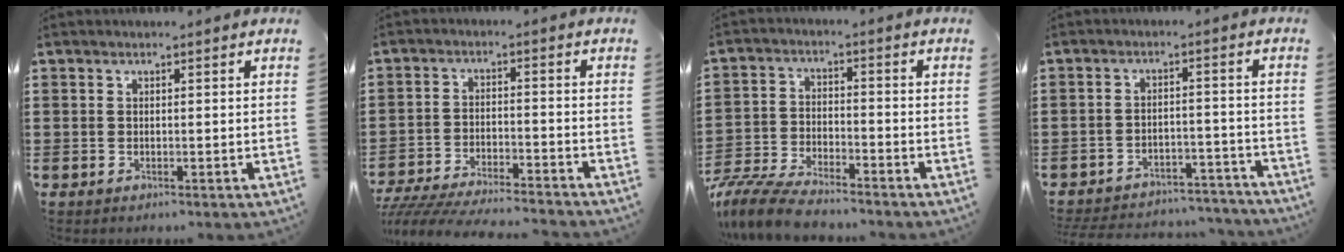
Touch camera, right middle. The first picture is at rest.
{"total": 5.5, "force": [-5.3, 0.2, 1.4], "torque": [-0.032, -0.004, -0.108]}
{"total": 7.1, "force": [-6.7, 0.9, 2.1], "torque": [-0.062, 0.001, -0.135]}
{"total": 4.8, "force": [-4.7, 0.6, 0.5], "torque": [-0.018, 0.005, -0.098]}